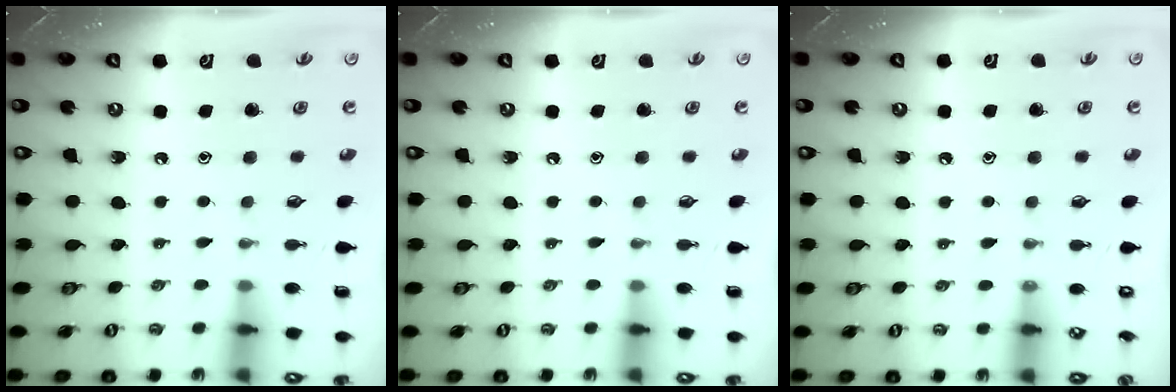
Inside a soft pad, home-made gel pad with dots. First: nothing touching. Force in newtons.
{"total": 0.0}
{"total": 4.8, "press": 4.8, "slide": 0.6}